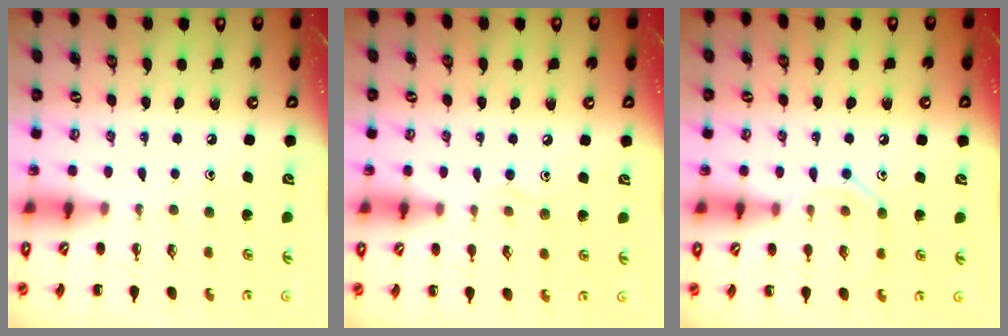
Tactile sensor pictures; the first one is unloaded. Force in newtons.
{"total": 6.2, "press": 5.9, "slide": 2.2}
{"total": 8.5, "press": 8.3, "slide": 1.6}